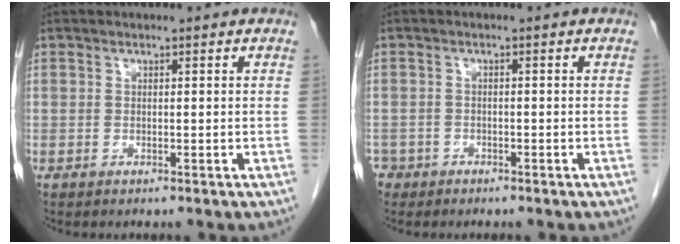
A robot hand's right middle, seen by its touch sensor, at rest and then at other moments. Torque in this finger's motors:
{"motor_torque": [1.03, -1.11, 0.35, -0.06]}